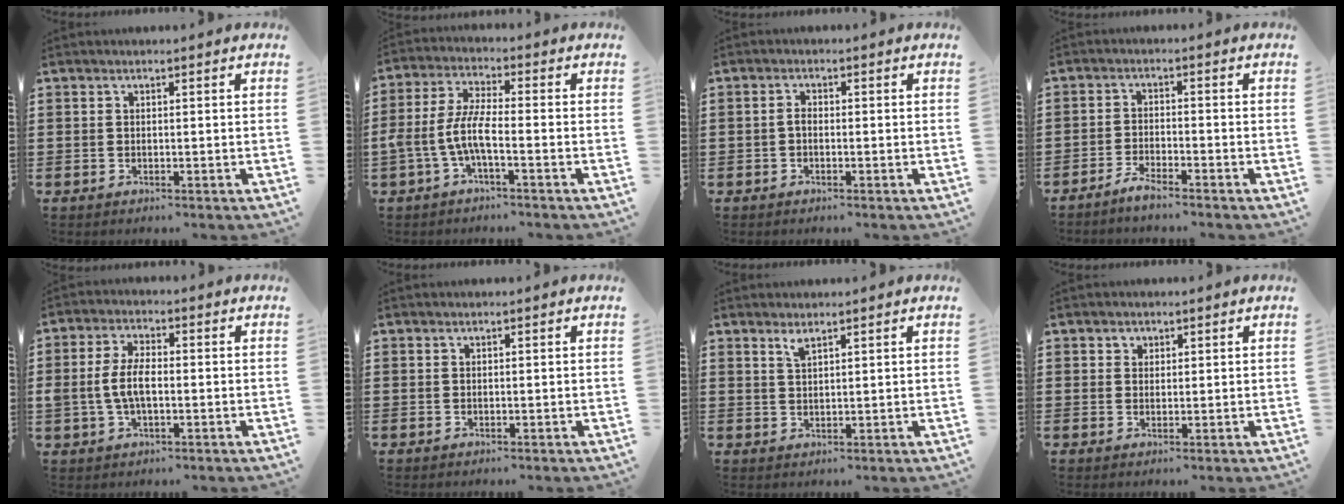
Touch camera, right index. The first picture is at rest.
{"total": 6.0, "force": [-2.4, 1.3, 5.3], "torque": [-0.133, -0.012, -0.054]}
{"total": 1.4, "force": [-0.5, 0.7, 1.1], "torque": [-0.022, 0.001, -0.010]}
{"total": 2.5, "force": [-2.4, 0.0, 0.6], "torque": [-0.012, 0.004, -0.047]}
{"total": 5.5, "force": [-0.6, 2.7, 4.8], "torque": [-0.116, -0.002, -0.019]}
{"total": 0.0}
{"total": 1.8, "force": [1.4, 0.3, 1.0], "torque": [-0.024, 0.001, 0.026]}
{"total": 1.4, "force": [0.7, 1.2, 0.1], "torque": [-0.008, 0.006, 0.013]}